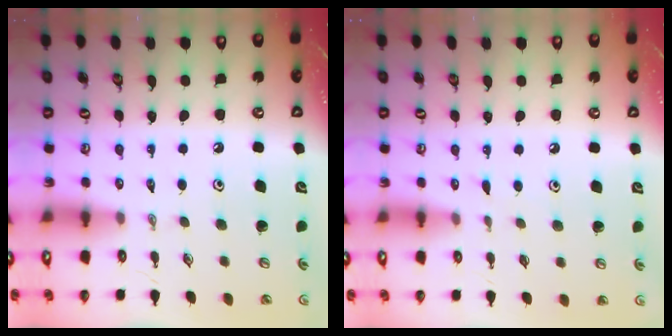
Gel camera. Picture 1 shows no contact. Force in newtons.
{"total": 5.0, "press": 5.0, "slide": 0.5}